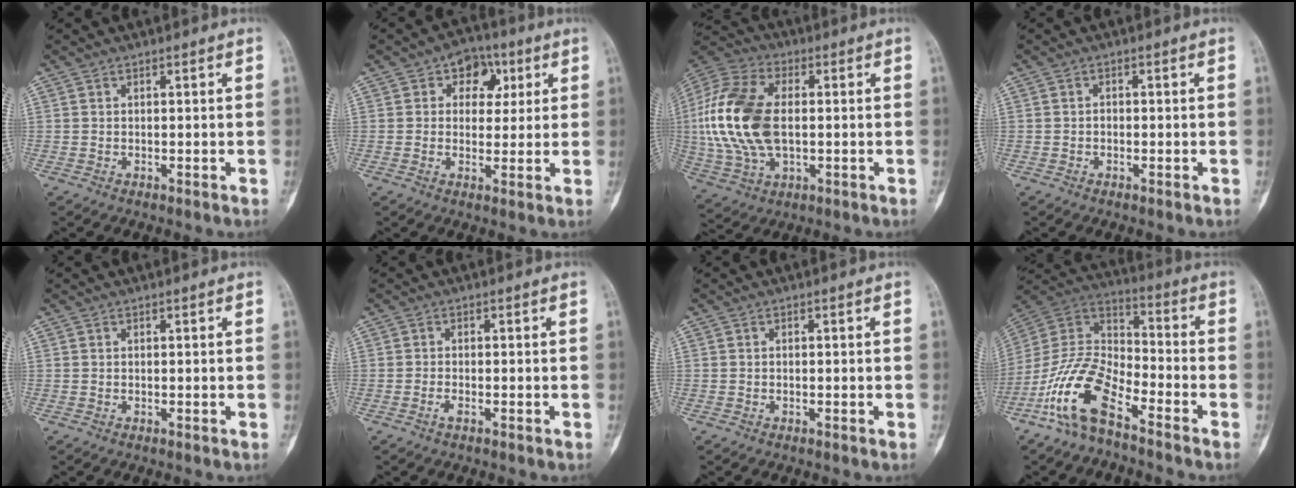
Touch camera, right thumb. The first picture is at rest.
{"total": 7.5, "force": [2.7, 5.7, 4.1], "torque": [-0.009, 0.002, 0.031]}
{"total": 19.5, "force": [0.5, 11.7, 15.6], "torque": [-0.336, 0.010, 0.012]}
{"total": 0.7, "force": [-0.2, 0.6, 0.3], "torque": [0.003, 0.004, -0.008]}
{"total": 0.0}
{"total": 1.1, "force": [-0.7, 0.3, 0.7], "torque": [-0.015, 0.005, -0.014]}
{"total": 0.0}
{"total": 14.4, "force": [-8.9, 5.9, 9.6], "torque": [-0.185, 0.070, -0.181]}